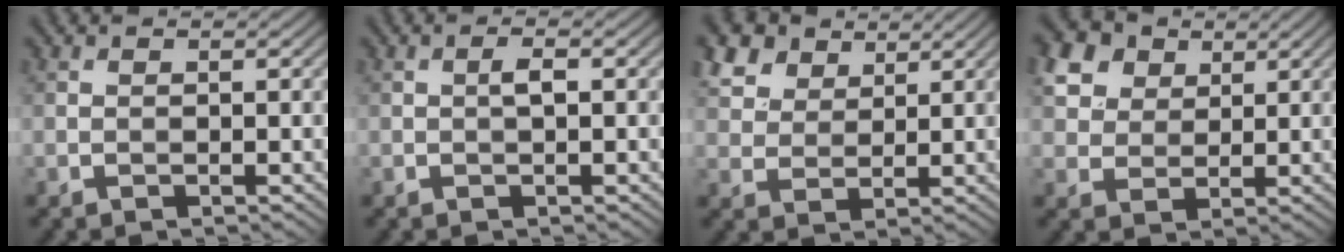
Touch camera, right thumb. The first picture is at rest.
{"total": 1.3, "force": [0.0, 0.3, 1.3], "torque": [-0.024, 0.005, -0.001]}
{"total": 6.9, "force": [4.6, 4.2, 3.0], "torque": [-0.096, 0.007, 0.096]}
{"total": 8.3, "force": [4.1, 6.1, 3.8], "torque": [-0.146, 0.019, 0.081]}